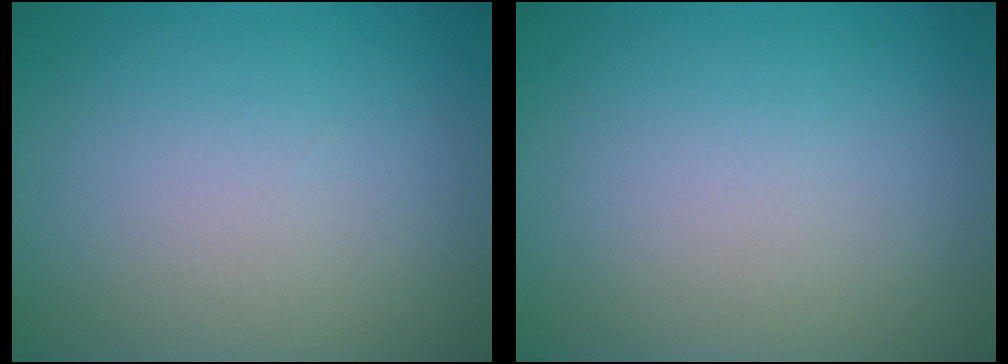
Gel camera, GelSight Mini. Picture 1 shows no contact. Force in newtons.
{"total": 0.0}